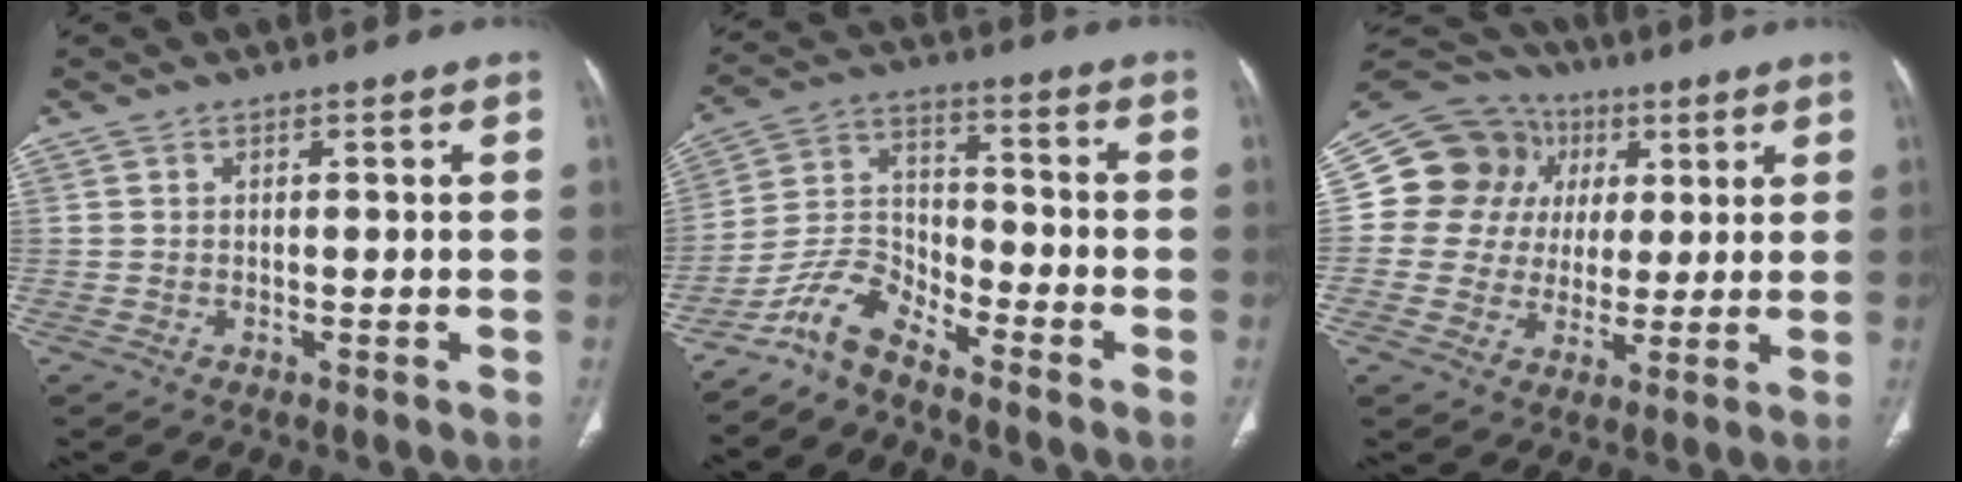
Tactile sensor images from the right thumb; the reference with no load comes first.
{"total": 8.0, "force": [-7.0, 2.3, 3.1], "torque": [-0.063, 0.068, -0.146]}
{"total": 15.3, "force": [3.7, 14.0, 4.8], "torque": [-0.053, 0.030, 0.064]}